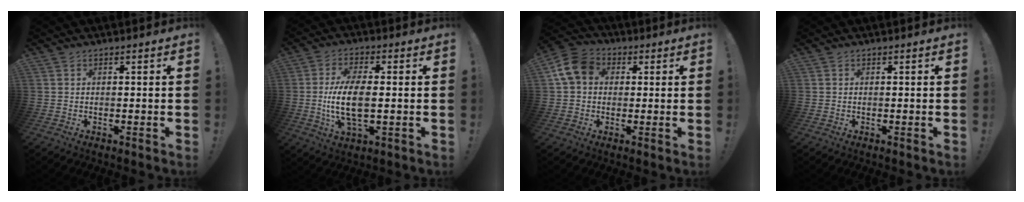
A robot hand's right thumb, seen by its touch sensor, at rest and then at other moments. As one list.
[{"total": 12.1, "force": [-0.8, 4.9, 11.0], "torque": [-0.215, -0.012, -0.019]}, {"total": 11.0, "force": [2.4, 8.6, 6.4], "torque": [-0.120, 0.010, 0.052]}, {"total": 0.0}]